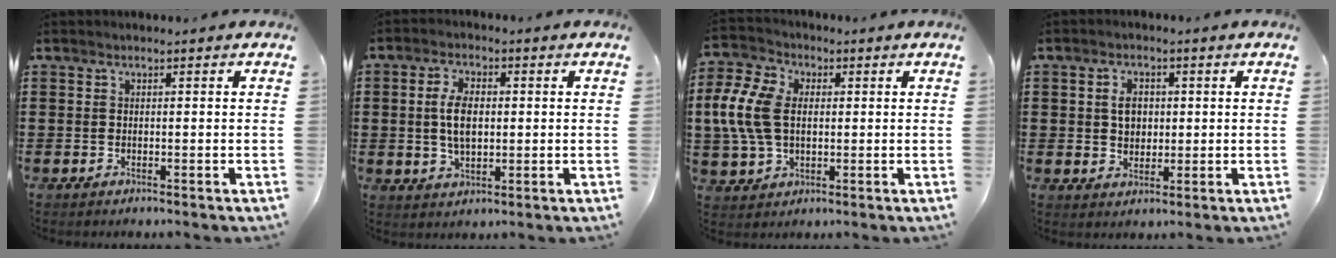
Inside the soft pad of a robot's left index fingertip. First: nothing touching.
{"total": 5.9, "force": [0.5, 3.0, 5.0], "torque": [-0.105, 0.003, 0.001]}
{"total": 9.7, "force": [0.6, 6.9, 6.8], "torque": [-0.182, 0.010, 0.005]}
{"total": 3.7, "force": [0.7, 2.7, 2.5], "torque": [-0.048, 0.007, 0.009]}